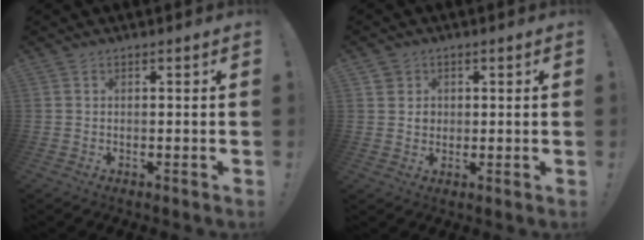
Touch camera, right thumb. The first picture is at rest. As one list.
[{"total": 3.5, "force": [0.8, 3.3, 0.7], "torque": [-0.005, -0.002, 0.015]}]